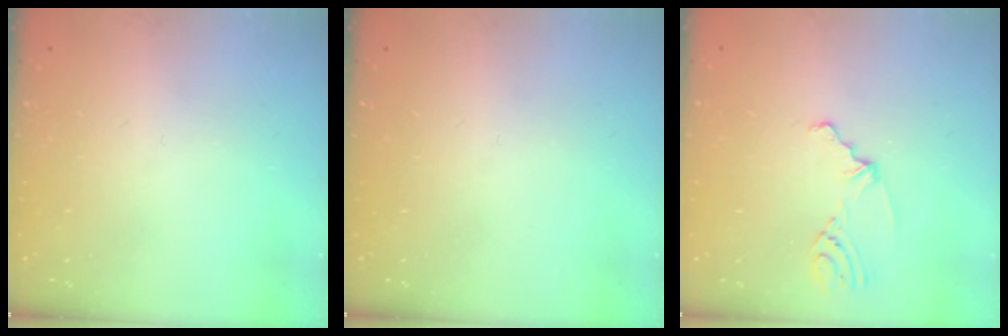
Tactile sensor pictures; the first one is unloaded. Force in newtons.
{"total": 0.0}
{"total": 2.7, "press": 2.3, "slide": 1.6}